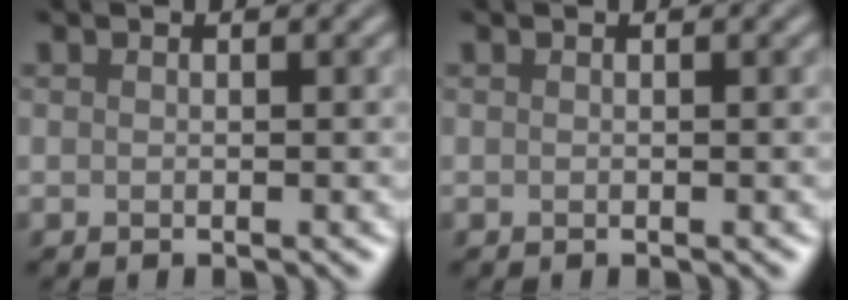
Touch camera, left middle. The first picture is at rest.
{"total": 0.0}